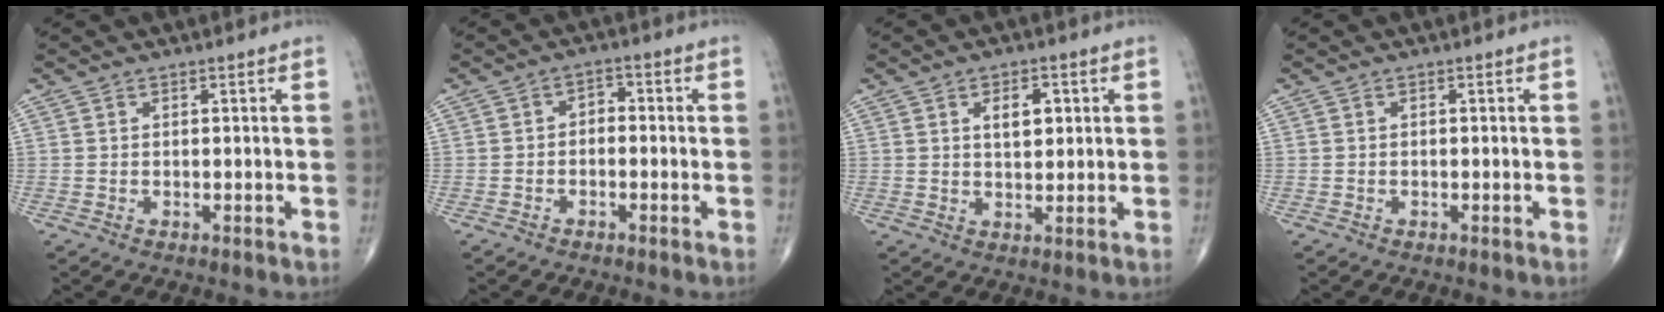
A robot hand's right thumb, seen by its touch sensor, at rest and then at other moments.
{"total": 2.5, "force": [-0.5, 1.7, 1.7], "torque": [-0.014, 0.017, -0.019]}
{"total": 5.2, "force": [1.7, 2.9, 4.0], "torque": [-0.046, -0.007, 0.025]}
{"total": 0.0}